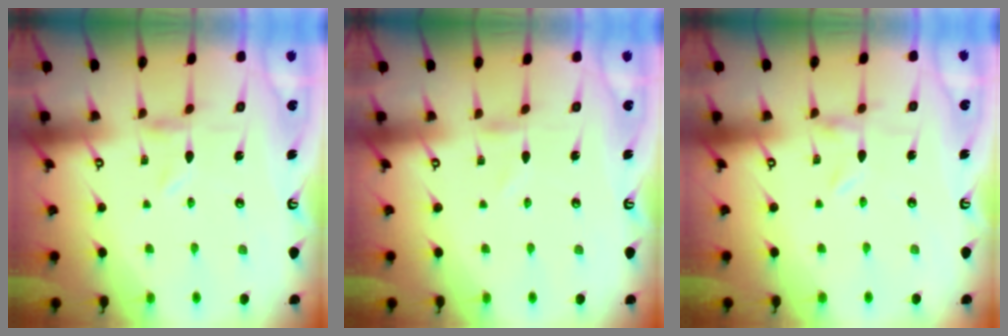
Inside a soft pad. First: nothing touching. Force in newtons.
{"total": 1.0, "press": 1.0, "slide": 0.1}
{"total": 0.0}